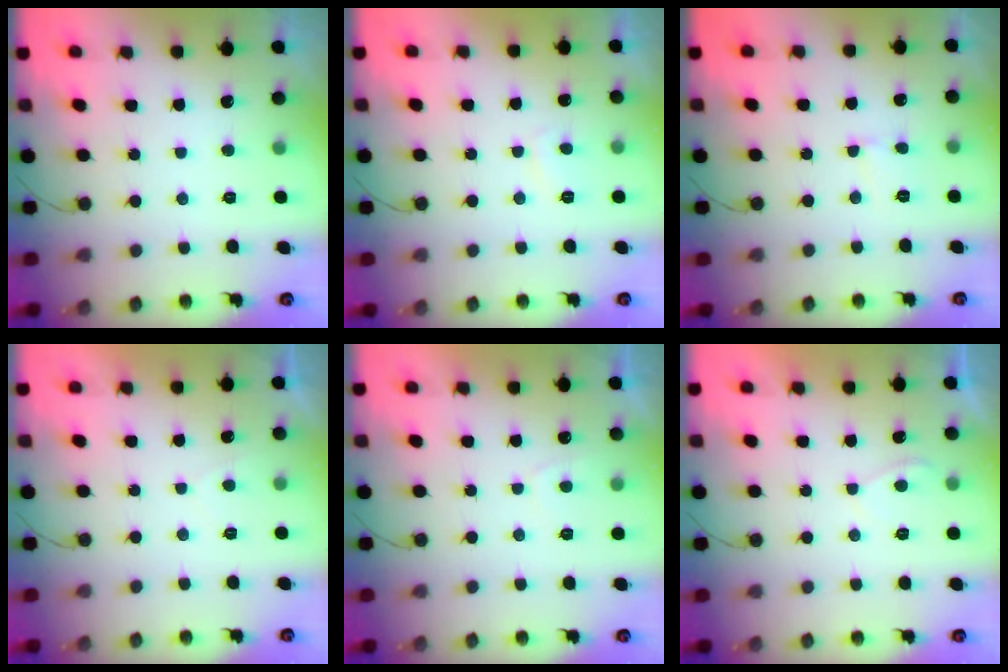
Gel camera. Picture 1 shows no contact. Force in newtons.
{"total": 2.7, "press": 2.6, "slide": 0.8}
{"total": 2.8, "press": 2.8, "slide": 0.2}
{"total": 0.9, "press": 0.7, "slide": 0.5}
{"total": 1.0, "press": 0.8, "slide": 0.6}
{"total": 1.3, "press": 1.2, "slide": 0.6}